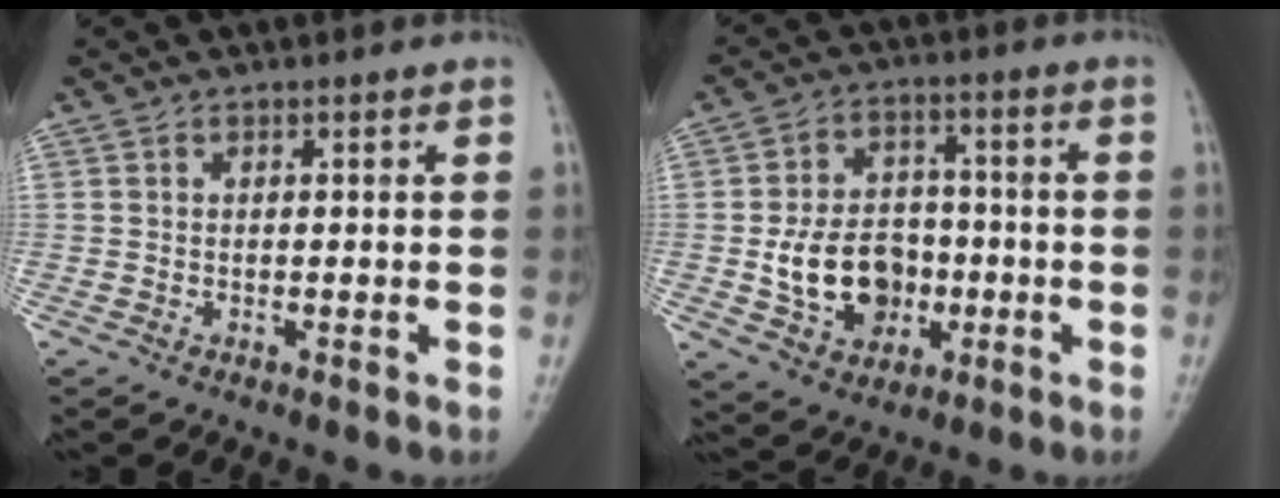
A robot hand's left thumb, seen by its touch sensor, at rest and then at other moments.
{"total": 12.6, "force": [-2.4, 9.7, 7.7], "torque": [-0.094, 0.019, -0.036]}